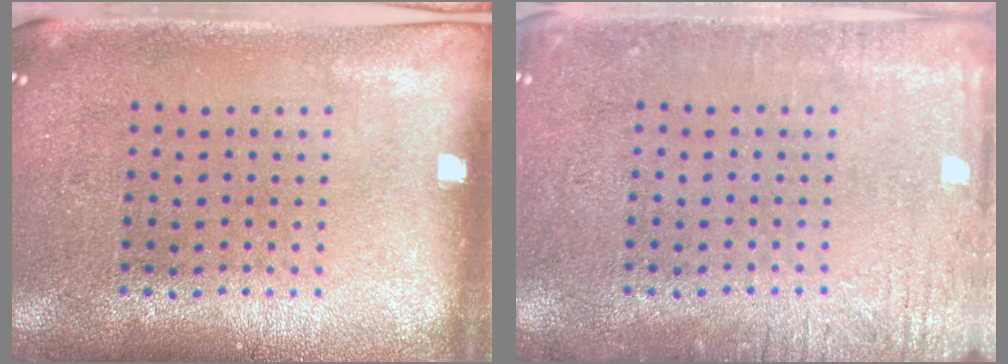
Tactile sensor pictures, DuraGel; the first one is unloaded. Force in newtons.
{"total": 2.5, "press": 2.5, "slide": 0.3}